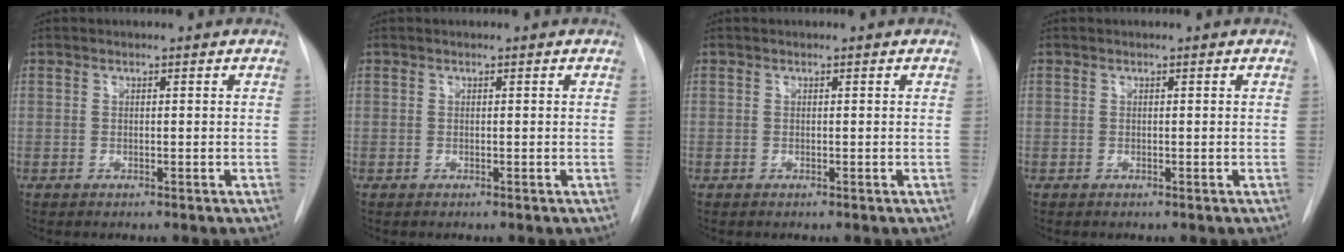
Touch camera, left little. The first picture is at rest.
{"total": 0.0}
{"total": 0.0}
{"total": 0.0}